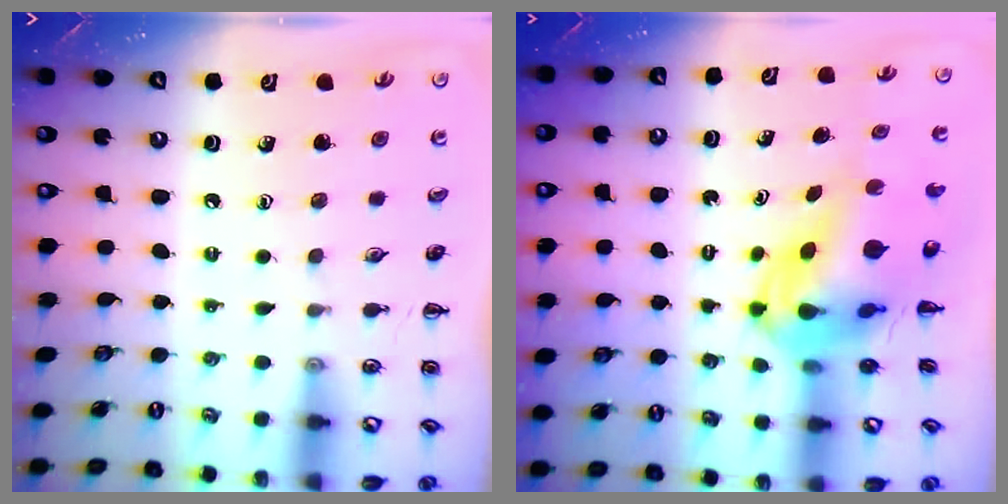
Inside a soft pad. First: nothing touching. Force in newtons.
{"total": 8.3, "press": 7.9, "slide": 2.5}